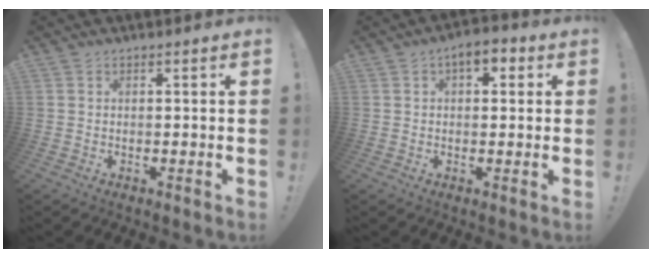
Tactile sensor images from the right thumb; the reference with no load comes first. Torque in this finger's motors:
{"motor_torque": [0.82, 0.88, 0.62, 0.10, 0.00]}